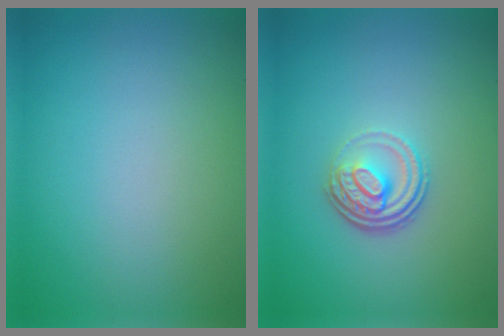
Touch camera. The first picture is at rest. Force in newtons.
{"total": 3.8, "press": 2.6, "slide": 2.7}